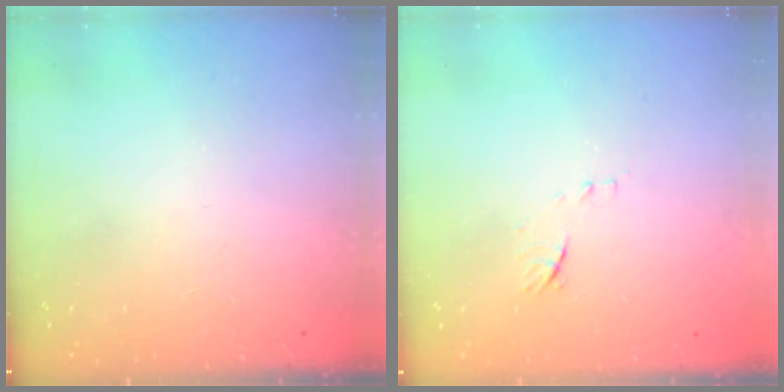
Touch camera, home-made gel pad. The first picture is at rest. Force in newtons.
{"total": 7.1, "press": 7.1, "slide": 0.7}